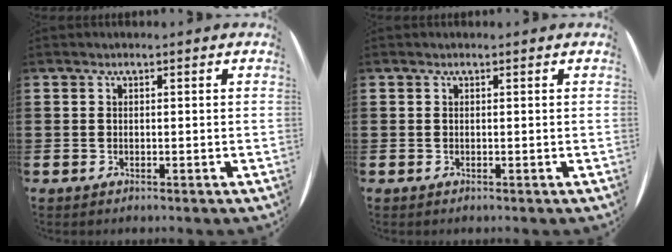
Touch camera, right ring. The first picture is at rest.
{"total": 0.0}